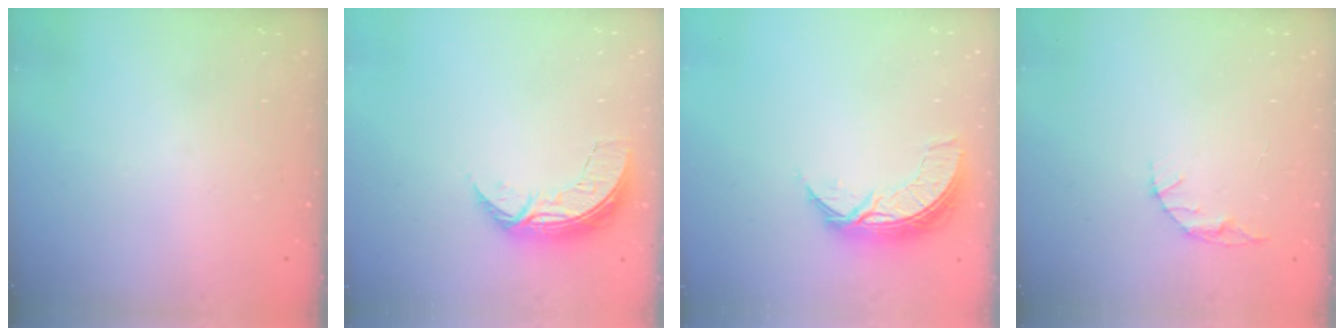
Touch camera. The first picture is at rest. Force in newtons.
{"total": 7.3, "press": 7.3, "slide": 0.6}
{"total": 8.2, "press": 8.1, "slide": 0.6}
{"total": 3.5, "press": 3.5, "slide": 0.4}